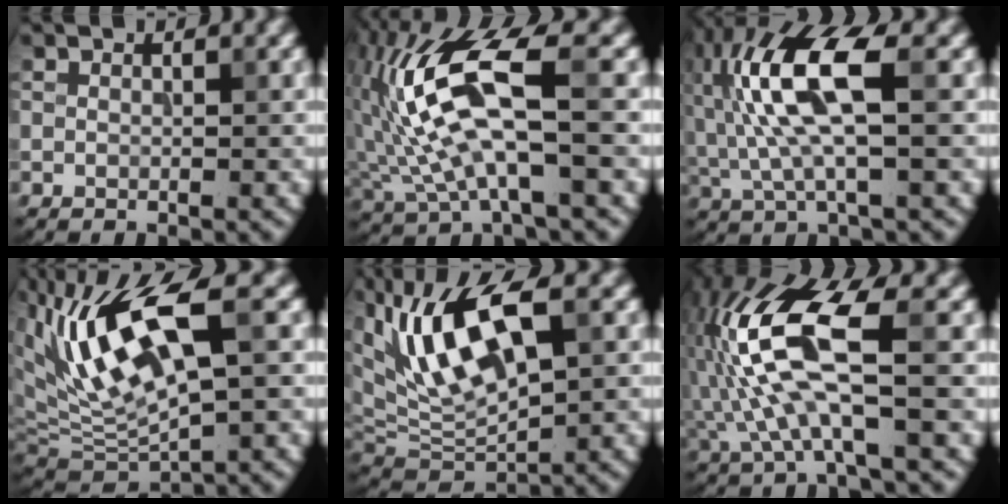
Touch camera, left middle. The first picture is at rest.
{"total": 10.9, "force": [1.1, 3.8, 10.2], "torque": [-0.217, 0.011, 0.019]}
{"total": 9.1, "force": [1.2, 3.0, 8.5], "torque": [-0.186, 0.013, 0.019]}
{"total": 11.1, "force": [2.9, 3.9, 10.0], "torque": [-0.198, 0.003, 0.056]}
{"total": 10.4, "force": [3.3, 4.3, 8.9], "torque": [-0.168, 0.009, 0.056]}
{"total": 8.8, "force": [0.0, 3.0, 8.3], "torque": [-0.182, 0.016, 0.001]}